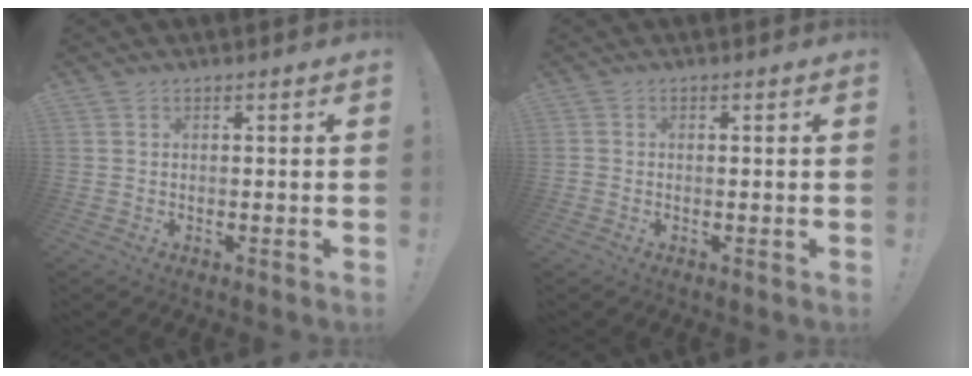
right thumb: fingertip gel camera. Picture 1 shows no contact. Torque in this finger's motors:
{"motor_torque": [0.22, -0.04, 0.01, -0.26, 0.00]}